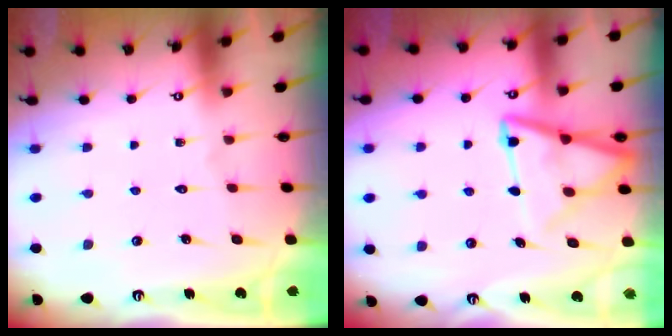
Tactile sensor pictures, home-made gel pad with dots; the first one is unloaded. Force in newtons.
{"total": 11.0, "press": 10.9, "slide": 1.3}